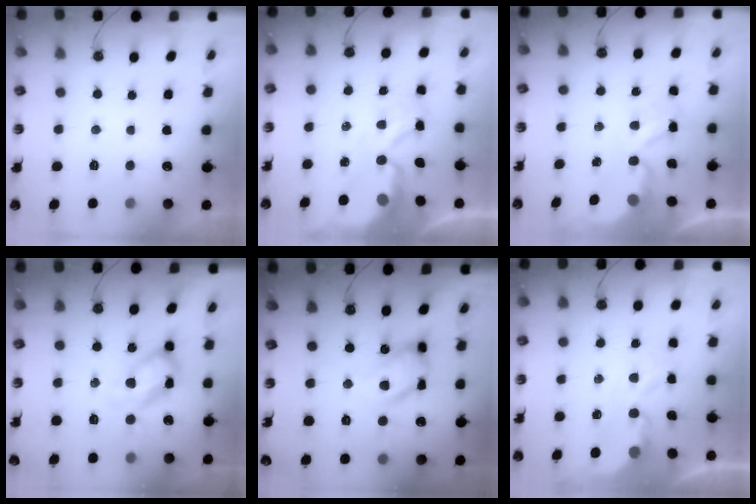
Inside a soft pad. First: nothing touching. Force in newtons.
{"total": 5.4, "press": 5.4, "slide": 0.3}
{"total": 4.6, "press": 4.5, "slide": 0.6}
{"total": 17.2, "press": 17.2, "slide": 0.9}
{"total": 16.7, "press": 16.6, "slide": 1.6}
{"total": 3.9, "press": 3.9, "slide": 0.1}